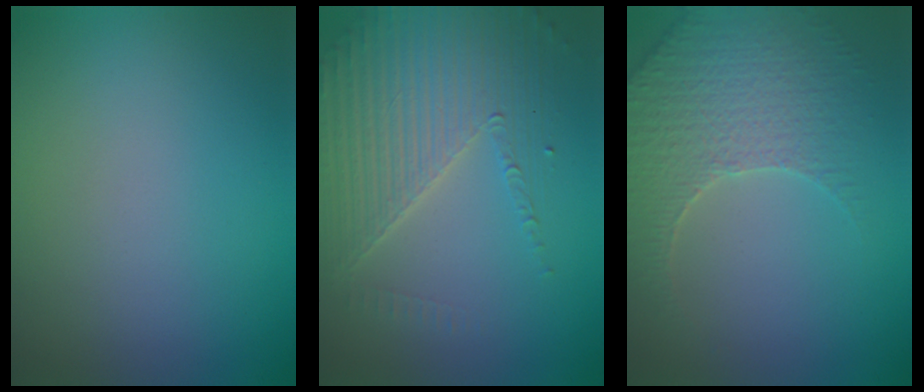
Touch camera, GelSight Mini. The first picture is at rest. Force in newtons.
{"total": 4.5, "press": 3.9, "slide": 2.2}
{"total": 3.8, "press": 3.7, "slide": 0.9}